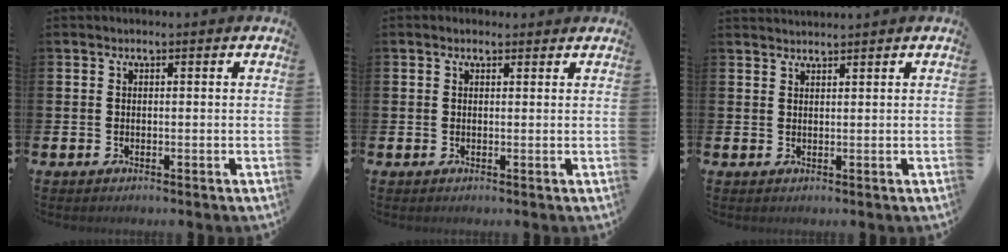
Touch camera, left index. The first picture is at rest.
{"total": 0.9, "force": [0.7, 0.5, 0.3], "torque": [0.005, 0.002, 0.010]}
{"total": 1.3, "force": [1.3, -0.2, 0.0], "torque": [-0.004, -0.003, 0.025]}